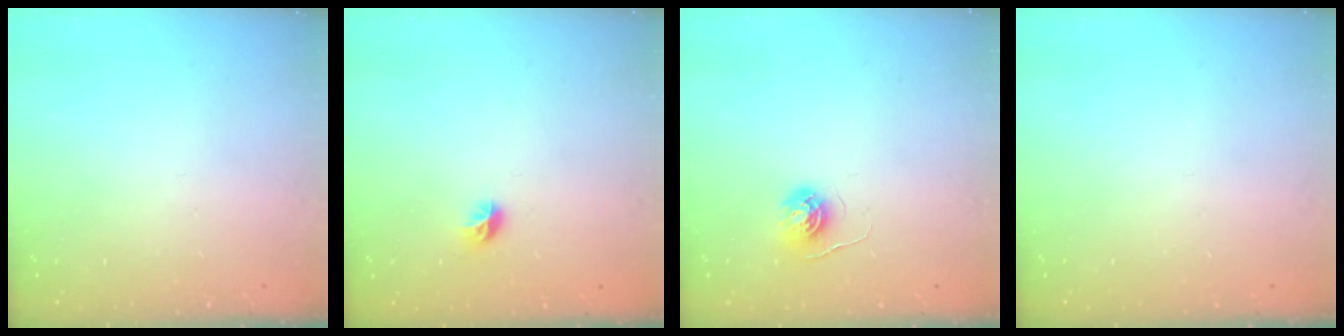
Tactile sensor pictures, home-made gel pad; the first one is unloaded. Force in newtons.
{"total": 5.4, "press": 5.2, "slide": 1.4}
{"total": 4.3, "press": 4.3, "slide": 0.5}
{"total": 0.0}